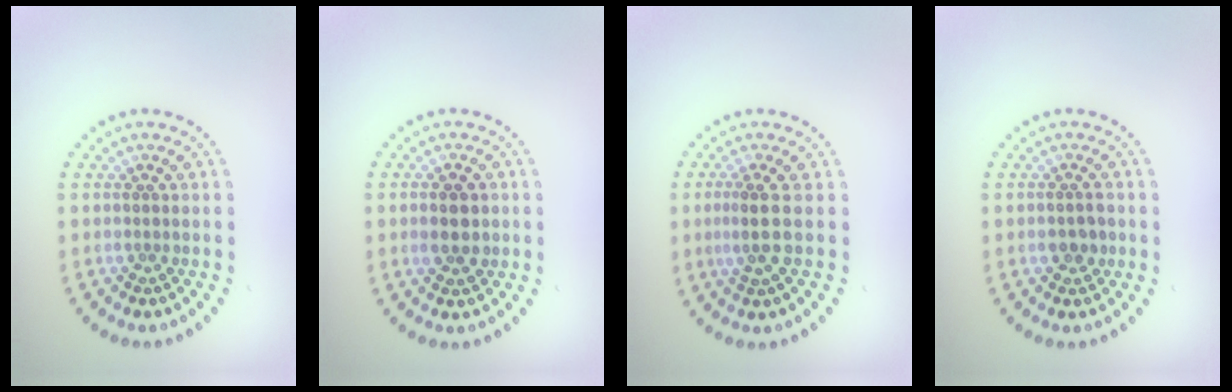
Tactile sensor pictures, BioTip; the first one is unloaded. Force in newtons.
{"total": 2.4, "press": 2.4, "slide": 0.1}
{"total": 2.4, "press": 2.1, "slide": 1.3}
{"total": 1.7, "press": 1.7, "slide": 0.2}